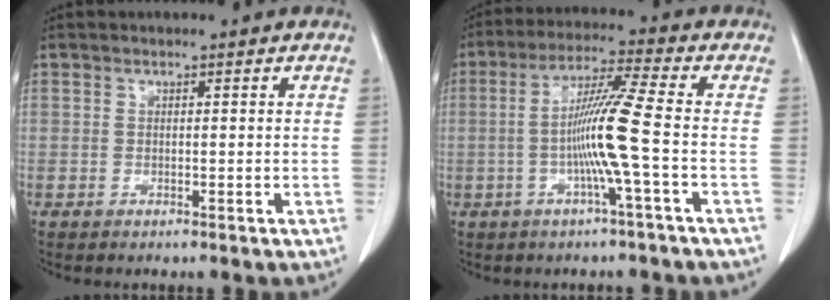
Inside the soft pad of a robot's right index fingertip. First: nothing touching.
{"total": 9.4, "force": [-1.6, -1.6, 9.2], "torque": [-0.176, 0.003, -0.033]}